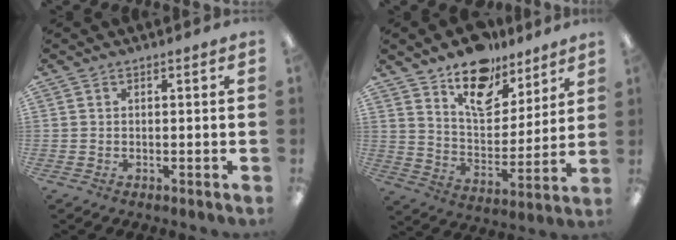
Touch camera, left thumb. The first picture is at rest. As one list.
[{"total": 15.6, "force": [11.4, 8.1, 6.7], "torque": [-0.101, -0.069, 0.204]}]